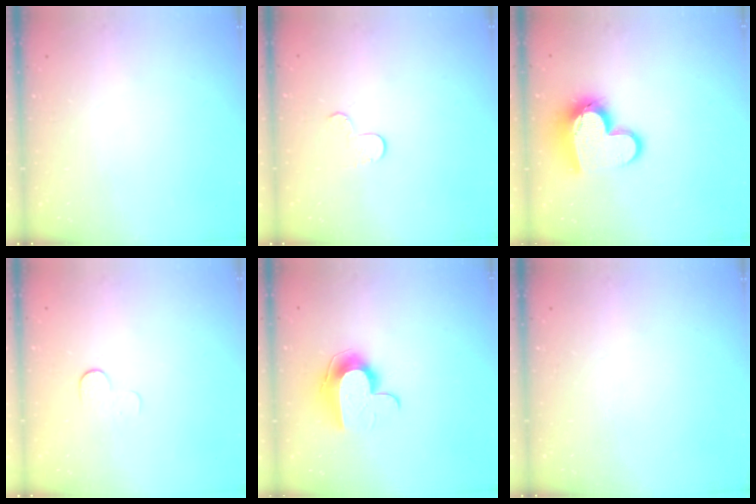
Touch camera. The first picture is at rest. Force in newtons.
{"total": 5.7, "press": 5.7, "slide": 0.5}
{"total": 15.0, "press": 15.0, "slide": 1.0}
{"total": 3.9, "press": 3.9, "slide": 0.3}
{"total": 10.3, "press": 10.3, "slide": 0.3}
{"total": 0.0}